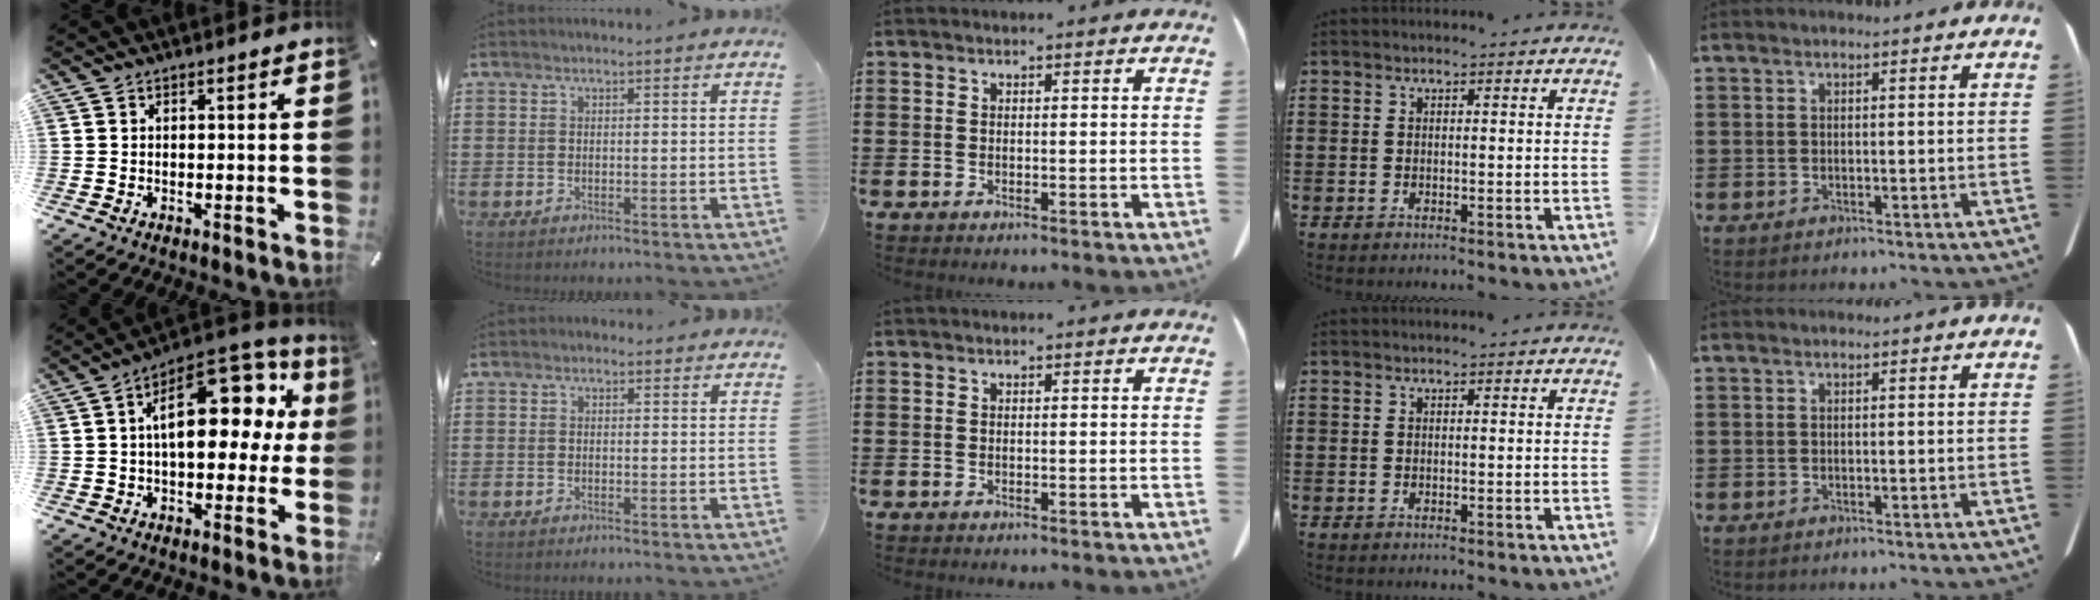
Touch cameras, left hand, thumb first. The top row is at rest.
{"thumb": {"total": 19.3, "force": [5.4, 10.7, 15.2], "torque": [-0.205, -0.029, 0.092]}, "index": {"total": 0.8, "force": [0.3, 0.6, 0.4], "torque": [-0.010, 0.006, 0.004]}}